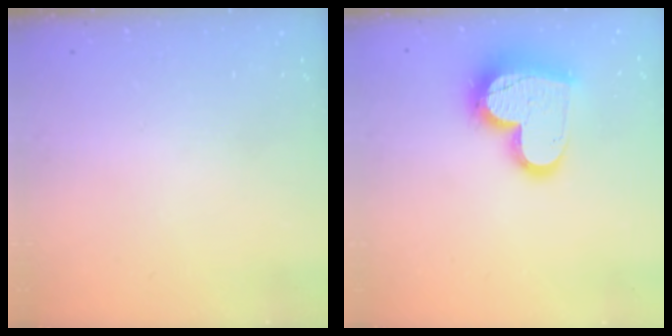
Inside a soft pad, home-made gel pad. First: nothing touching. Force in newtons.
{"total": 17.9, "press": 17.9, "slide": 1.5}